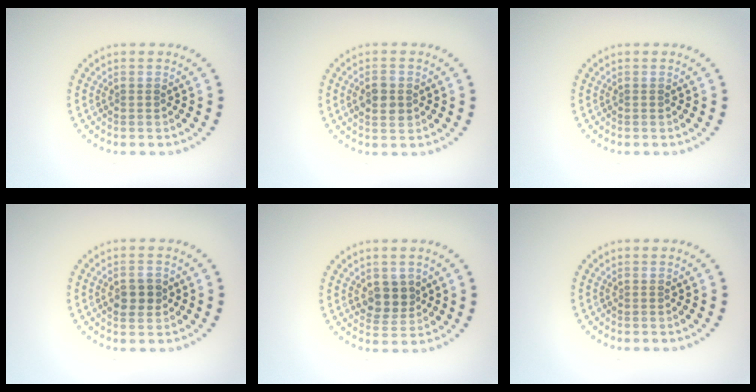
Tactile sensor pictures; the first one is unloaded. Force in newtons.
{"total": 2.3, "press": 2.3, "slide": 0.1}
{"total": 0.0}
{"total": 2.3, "press": 2.2, "slide": 0.2}
{"total": 2.5, "press": 2.3, "slide": 1.0}
{"total": 0.0}